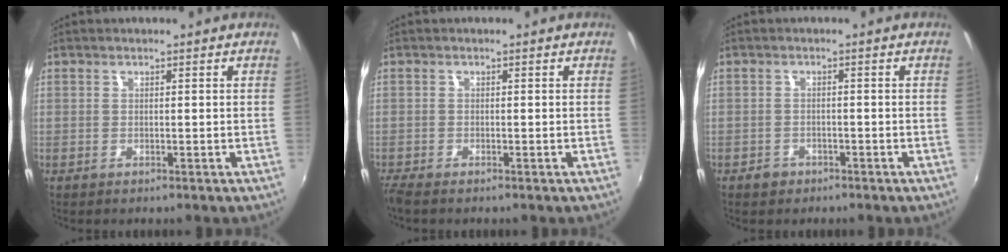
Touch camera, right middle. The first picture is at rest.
{"total": 2.0, "force": [-1.7, 0.4, 1.0], "torque": [-0.022, -0.013, -0.033]}
{"total": 2.2, "force": [-1.4, 1.6, 0.4], "torque": [-0.011, 0.000, -0.022]}